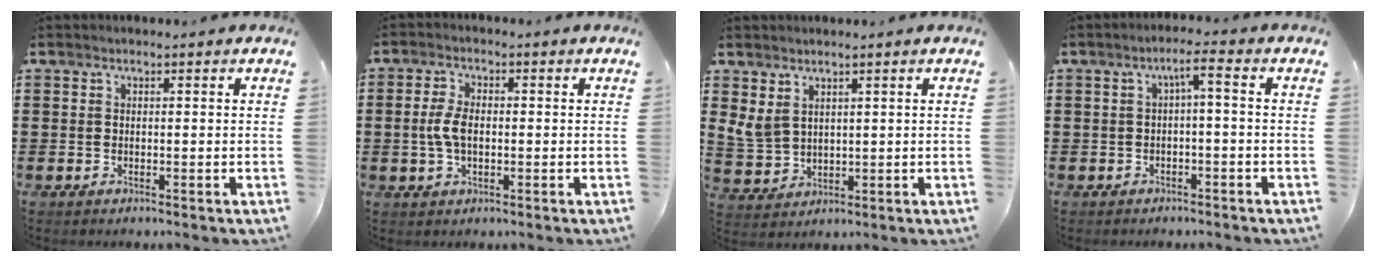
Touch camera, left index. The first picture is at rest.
{"total": 4.6, "force": [-0.1, 2.4, 3.9], "torque": [-0.097, -0.001, -0.008]}
{"total": 3.5, "force": [2.1, 2.2, 1.8], "torque": [-0.058, -0.001, 0.036]}
{"total": 2.7, "force": [-0.9, 0.4, 2.5], "torque": [-0.053, 0.012, -0.024]}